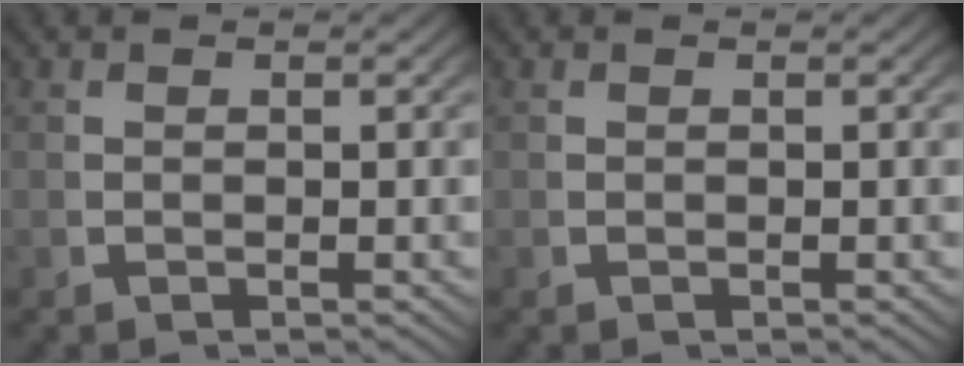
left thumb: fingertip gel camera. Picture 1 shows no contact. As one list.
[{"total": 0.0}]